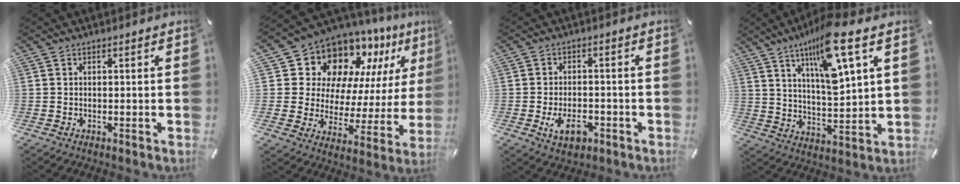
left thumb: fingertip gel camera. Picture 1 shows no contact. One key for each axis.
{"total": 13.9, "fx": 10.7, "fy": 8.4, "fz": 3.0, "tx": -0.056, "ty": -0.114, "tz": 0.184}
{"total": 6.9, "fx": -2.7, "fy": 4.4, "fz": 4.6, "tx": -0.080, "ty": 0.005, "tz": -0.053}
{"total": 15.0, "fx": 9.1, "fy": 3.0, "fz": 11.5, "tx": -0.201, "ty": -0.042, "tz": 0.149}